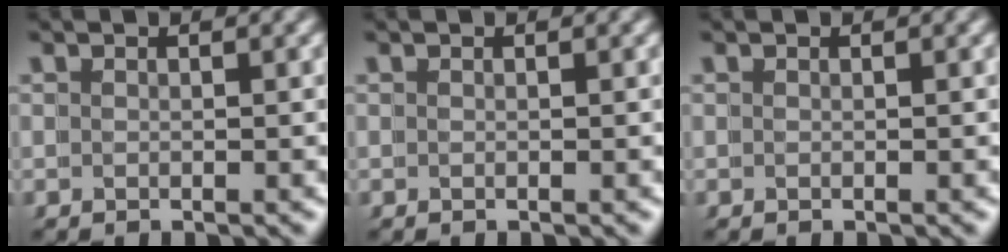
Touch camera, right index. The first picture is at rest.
{"total": 0.0}
{"total": 0.0}